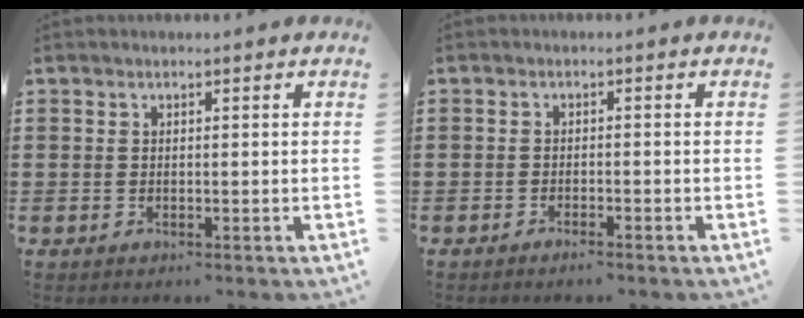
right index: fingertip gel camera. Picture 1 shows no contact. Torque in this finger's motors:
{"motor_torque": [-0.01, 0.09, 0.08, -0.01]}